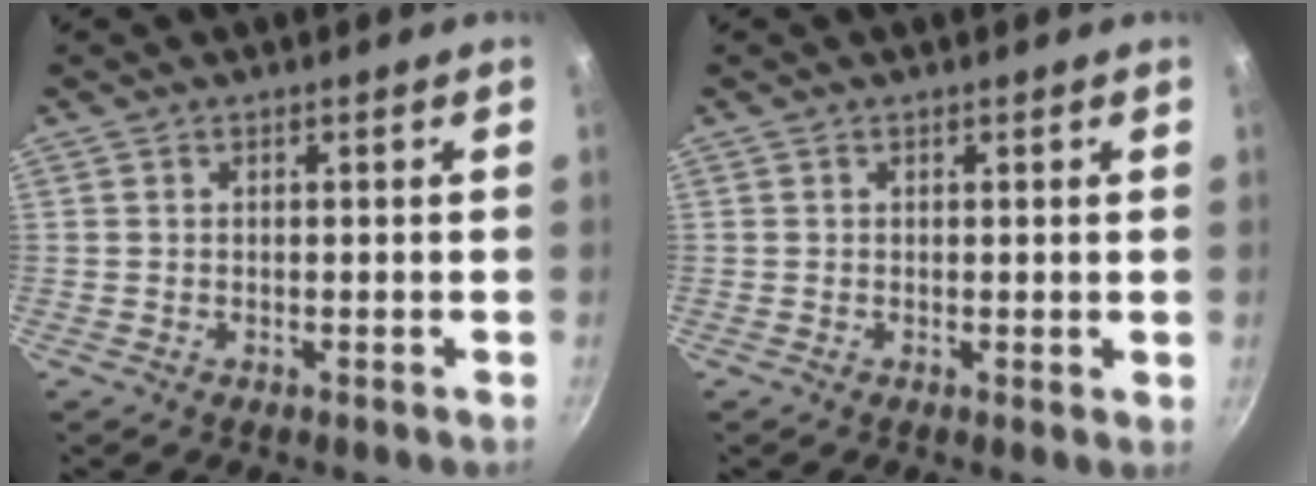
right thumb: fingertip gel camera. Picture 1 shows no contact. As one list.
[{"total": 0.6, "force": [0.2, 0.2, 0.5], "torque": [-0.006, -0.003, 0.001]}]